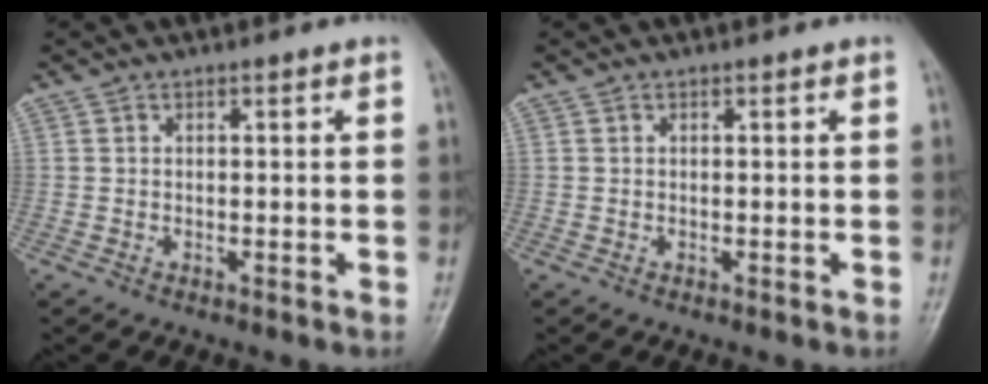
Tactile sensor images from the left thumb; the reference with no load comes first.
{"total": 0.0}